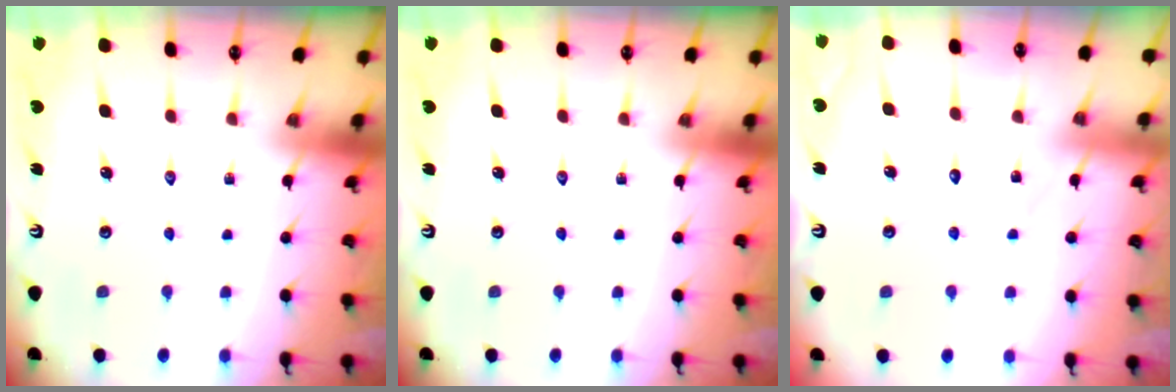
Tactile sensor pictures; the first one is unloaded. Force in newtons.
{"total": 0.0}
{"total": 5.0, "press": 5.0, "slide": 0.6}